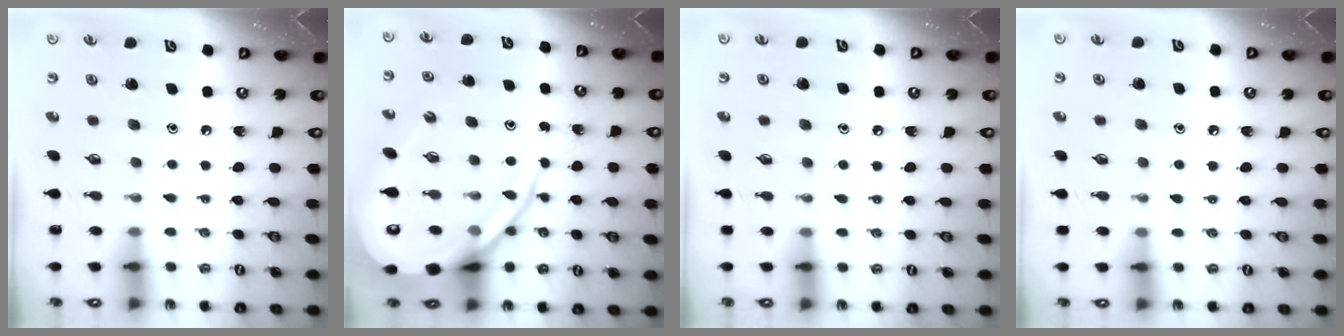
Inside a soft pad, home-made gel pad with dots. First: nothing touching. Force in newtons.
{"total": 16.7, "press": 16.6, "slide": 1.8}
{"total": 4.7, "press": 4.7, "slide": 0.6}
{"total": 6.8, "press": 6.7, "slide": 0.8}